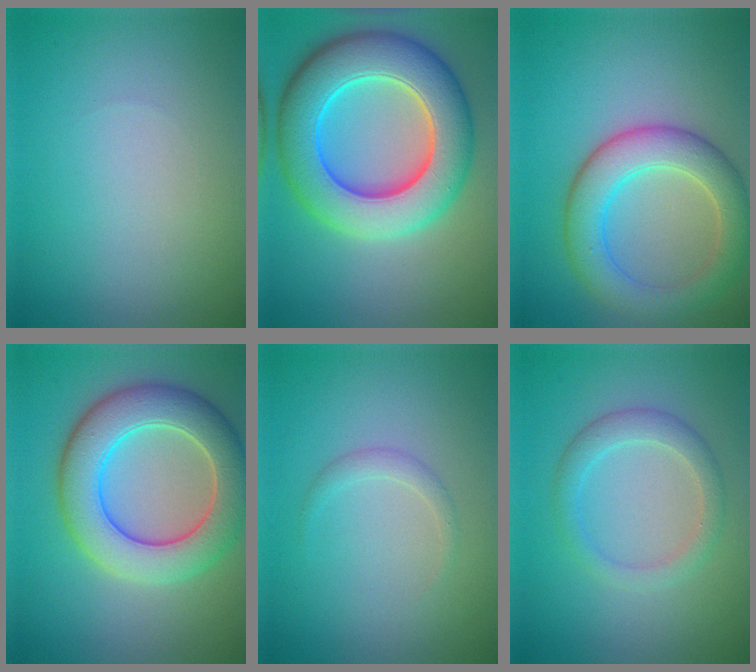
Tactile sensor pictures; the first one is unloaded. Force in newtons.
{"total": 11.0, "press": 11.0, "slide": 0.5}
{"total": 6.1, "press": 6.1, "slide": 0.2}
{"total": 8.2, "press": 8.2, "slide": 0.4}
{"total": 1.1, "press": 1.1, "slide": 0.0}
{"total": 2.6, "press": 2.6, "slide": 0.1}